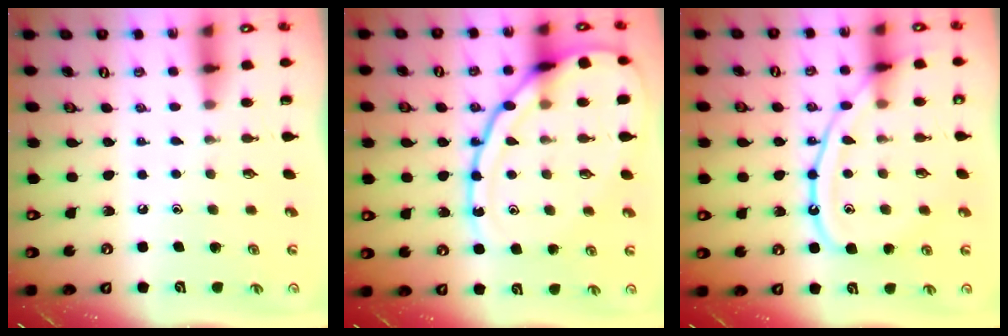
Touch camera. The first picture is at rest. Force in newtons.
{"total": 19.4, "press": 19.3, "slide": 2.0}
{"total": 12.8, "press": 12.7, "slide": 1.2}